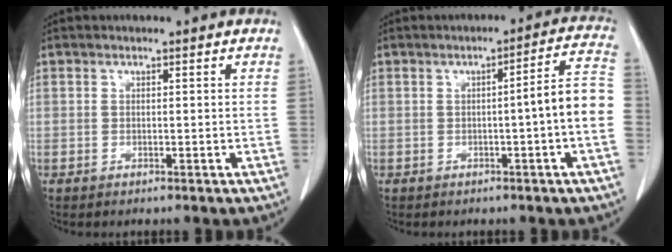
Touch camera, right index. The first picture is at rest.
{"total": 7.3, "force": [-1.2, -0.6, 7.1], "torque": [-0.088, 0.018, -0.021]}